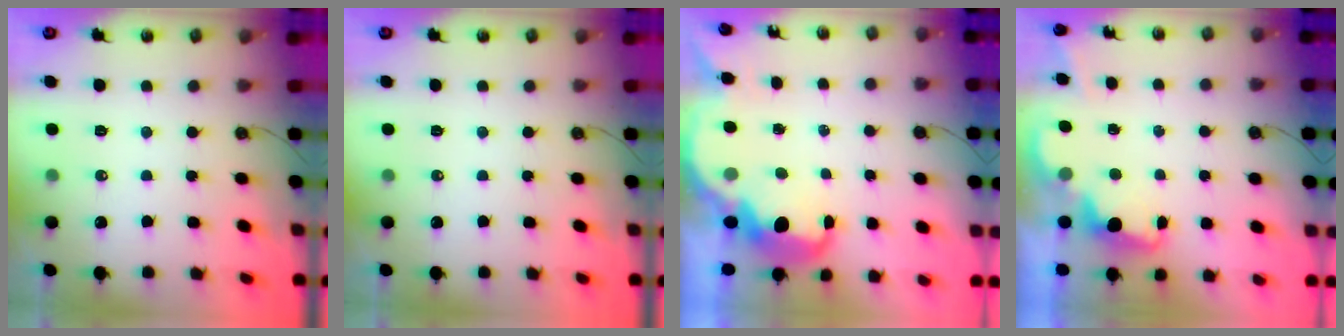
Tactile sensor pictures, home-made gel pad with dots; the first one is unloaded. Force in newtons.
{"total": 0.0}
{"total": 6.5, "press": 6.4, "slide": 0.6}
{"total": 3.1, "press": 3.1, "slide": 0.4}